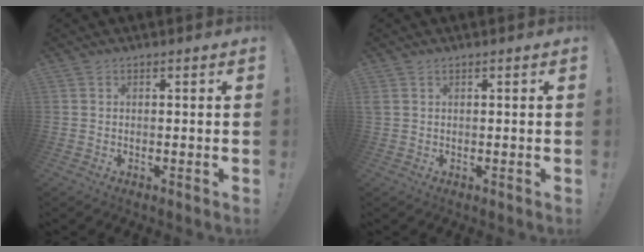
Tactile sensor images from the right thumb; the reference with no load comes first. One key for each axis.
{"total": 0.8, "fx": 0.4, "fy": 0.1, "fz": 0.7, "tx": -0.020, "ty": 0.003, "tz": 0.007}